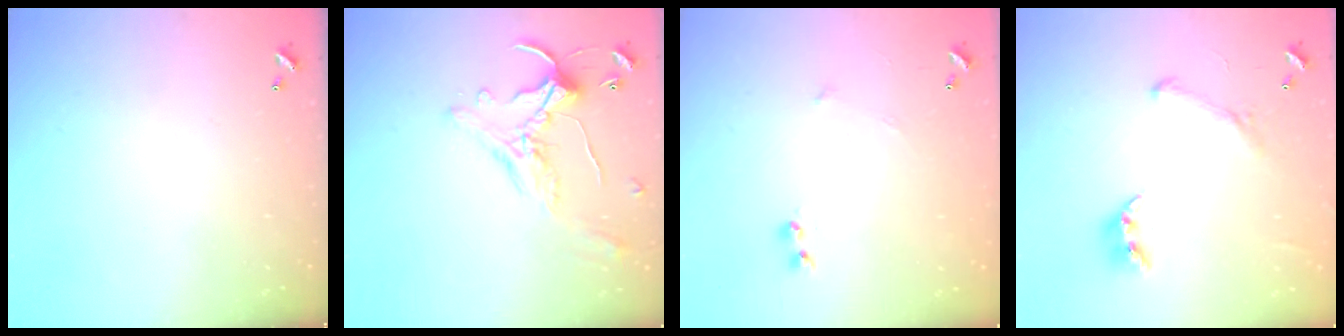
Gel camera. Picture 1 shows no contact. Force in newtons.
{"total": 0.9, "press": 0.1, "slide": 0.9}
{"total": 6.1, "press": 6.0, "slide": 0.9}
{"total": 1.6, "press": 1.4, "slide": 0.8}